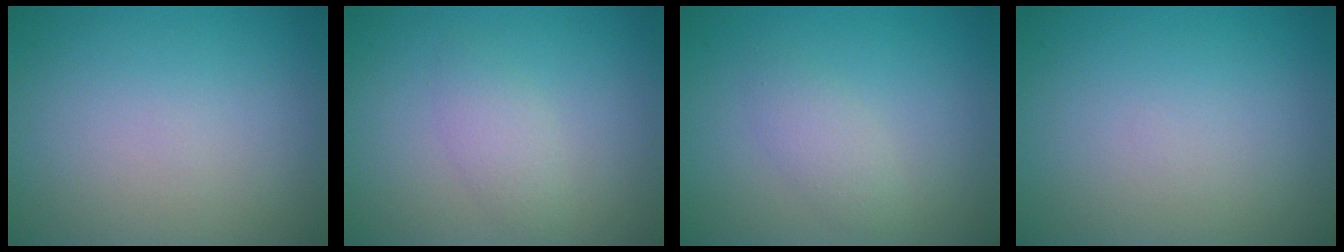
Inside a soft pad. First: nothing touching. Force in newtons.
{"total": 1.7, "press": 1.7, "slide": 0.1}
{"total": 1.9, "press": 1.9, "slide": 0.1}
{"total": 0.0}